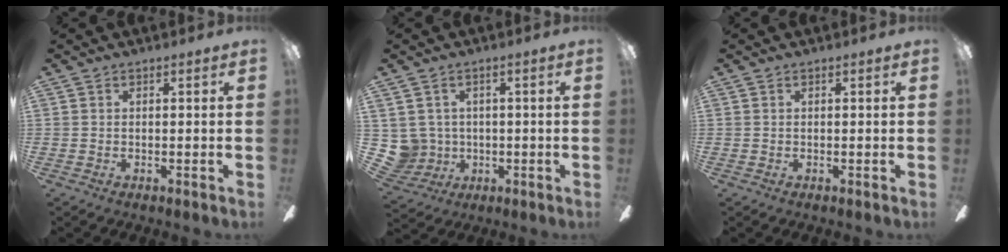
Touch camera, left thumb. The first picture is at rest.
{"total": 5.9, "force": [1.1, 5.8, 0.4], "torque": [-0.043, -0.008, 0.025]}
{"total": 0.0}